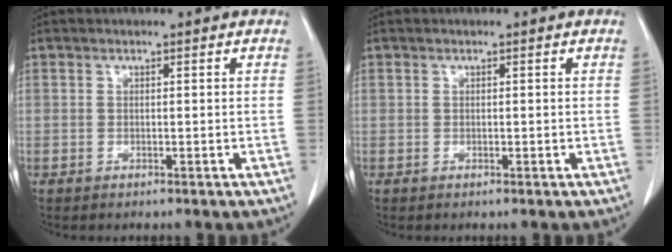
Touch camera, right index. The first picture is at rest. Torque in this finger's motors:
{"motor_torque": [-0.01, 0.00, -0.04, -0.01]}